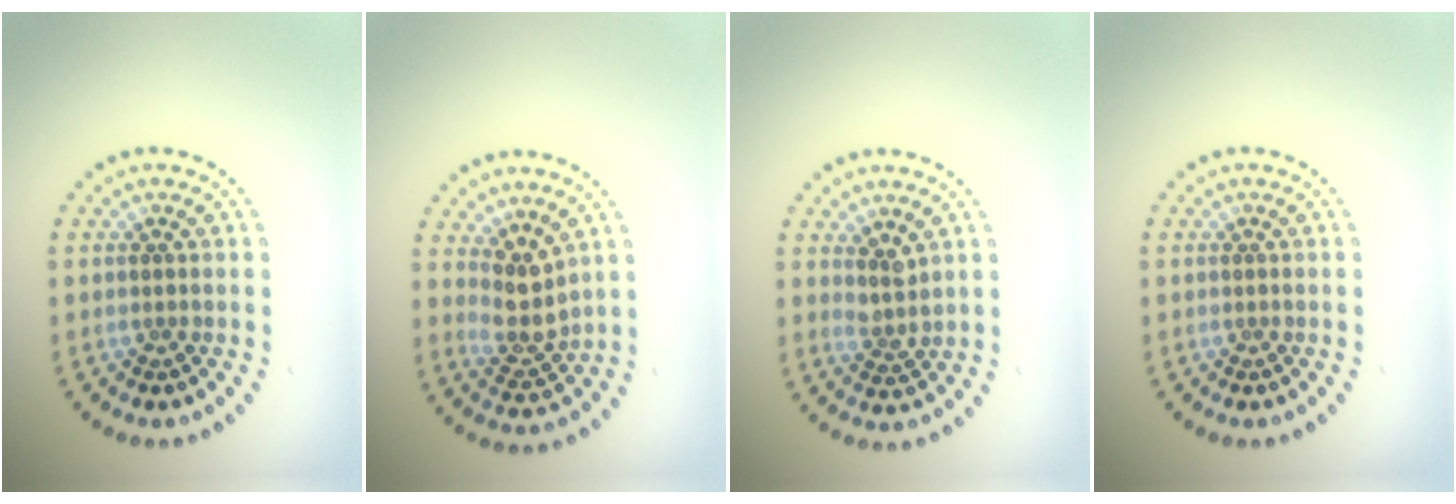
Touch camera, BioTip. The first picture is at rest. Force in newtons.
{"total": 3.1, "press": 2.4, "slide": 1.9}
{"total": 1.8, "press": 1.3, "slide": 1.2}
{"total": 0.0}